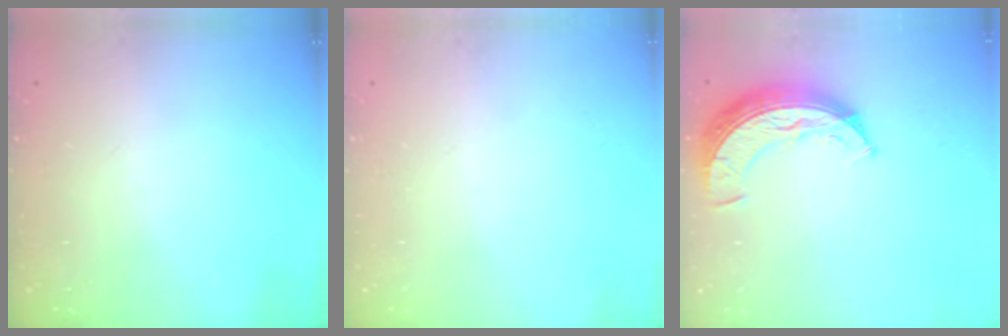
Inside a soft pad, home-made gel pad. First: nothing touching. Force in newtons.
{"total": 0.0}
{"total": 10.5, "press": 10.5, "slide": 0.5}